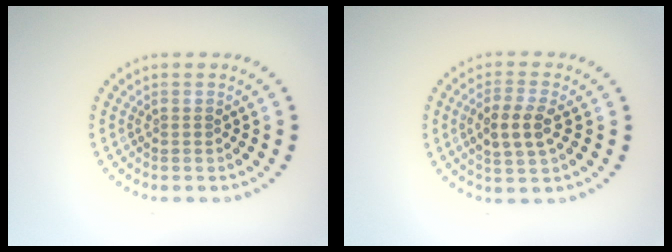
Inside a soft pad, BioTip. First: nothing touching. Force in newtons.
{"total": 3.4, "press": 3.3, "slide": 0.8}